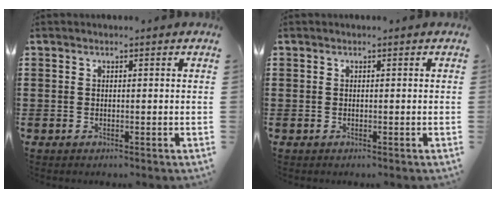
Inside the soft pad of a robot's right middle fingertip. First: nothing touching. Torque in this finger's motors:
{"motor_torque": [-0.51, -0.33, -0.01, -0.01]}